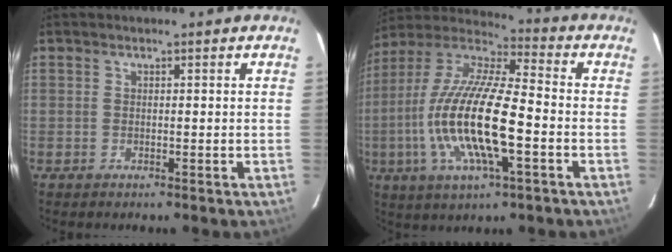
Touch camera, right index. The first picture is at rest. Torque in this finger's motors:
{"motor_torque": [1.37, -0.77, 1.06, 0.21]}